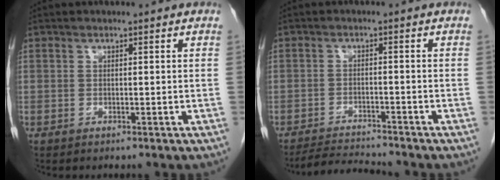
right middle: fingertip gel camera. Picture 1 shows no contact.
{"total": 4.7, "force": [-4.6, -0.7, 0.2], "torque": [-0.003, -0.014, -0.080]}